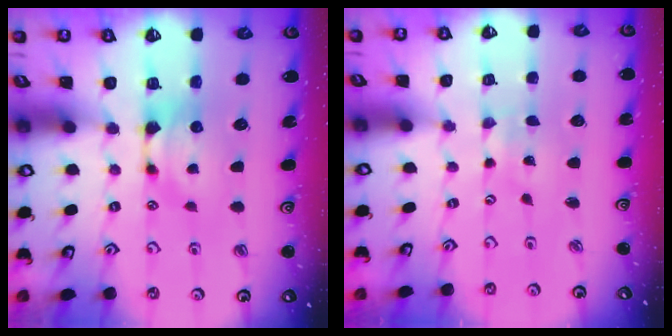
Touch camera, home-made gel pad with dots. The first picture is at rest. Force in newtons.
{"total": 6.8, "press": 6.8, "slide": 0.4}